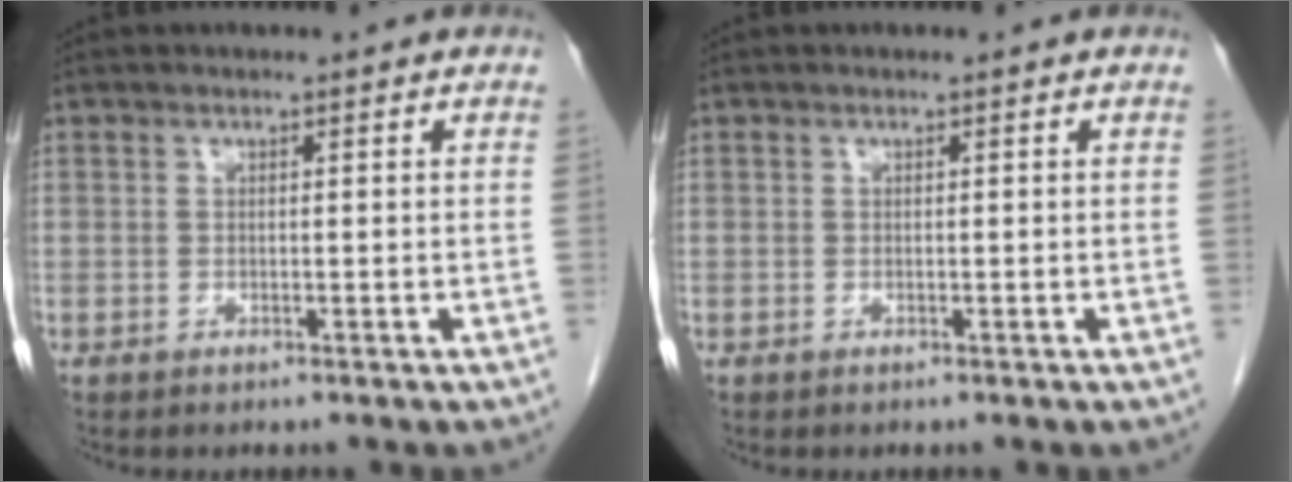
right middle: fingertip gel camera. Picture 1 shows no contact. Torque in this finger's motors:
{"motor_torque": [0.00, 0.00, 0.00, 0.00]}